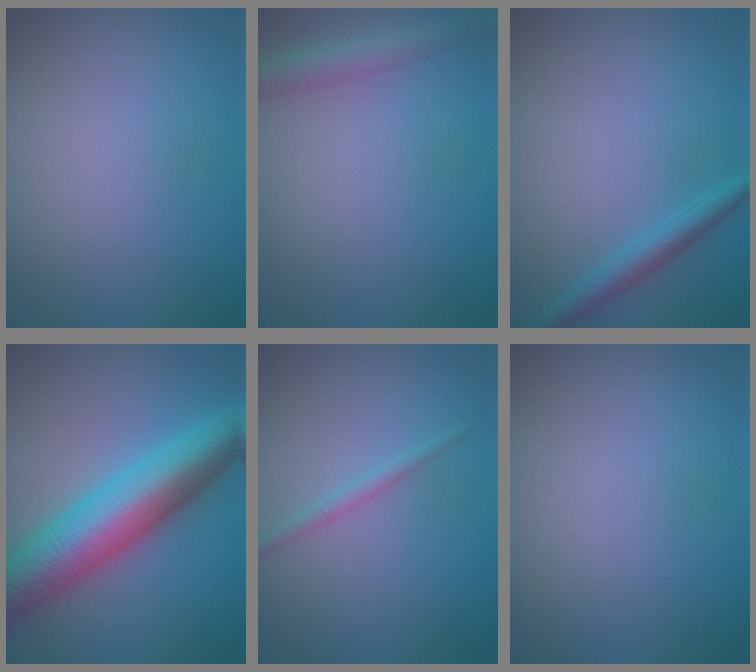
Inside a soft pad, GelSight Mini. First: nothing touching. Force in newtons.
{"total": 3.2, "press": 3.2, "slide": 0.1}
{"total": 2.2, "press": 2.2, "slide": 0.1}
{"total": 10.5, "press": 10.5, "slide": 0.1}
{"total": 1.1, "press": 1.1, "slide": 0.0}
{"total": 0.0}